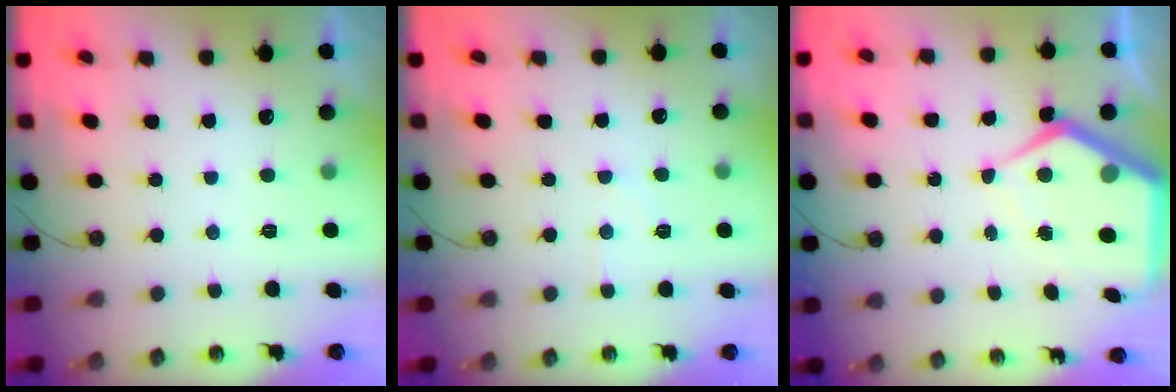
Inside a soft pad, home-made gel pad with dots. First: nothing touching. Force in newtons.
{"total": 5.3, "press": 5.3, "slide": 0.7}
{"total": 9.2, "press": 9.1, "slide": 0.7}